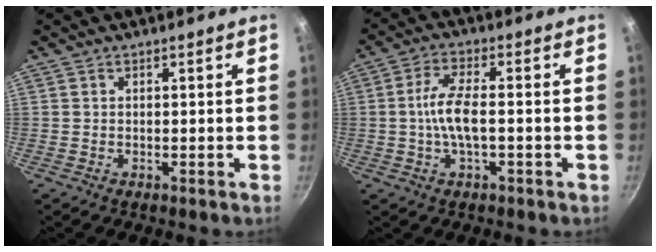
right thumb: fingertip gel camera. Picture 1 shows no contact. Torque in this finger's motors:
{"motor_torque": [-0.54, 0.84, 1.06, 0.24, 0.23]}